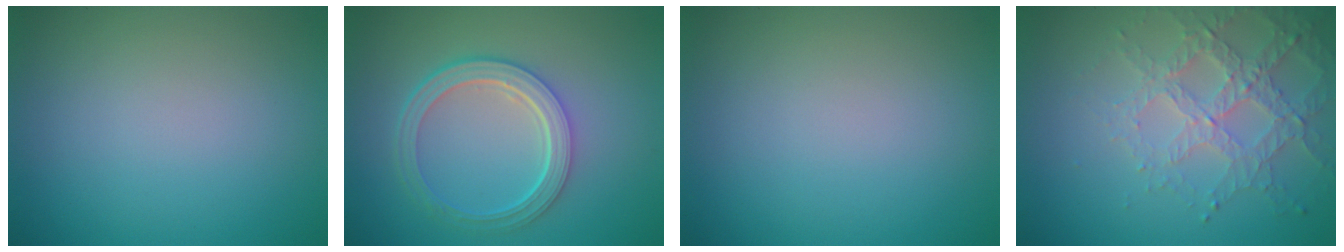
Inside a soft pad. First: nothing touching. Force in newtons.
{"total": 5.0, "press": 3.7, "slide": 3.4}
{"total": 0.0}
{"total": 3.6, "press": 3.6, "slide": 0.8}